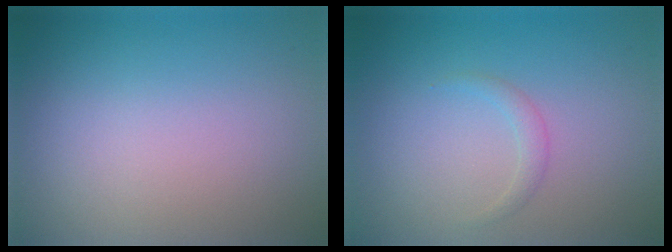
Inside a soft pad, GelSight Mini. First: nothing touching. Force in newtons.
{"total": 1.0, "press": 1.0, "slide": 0.2}